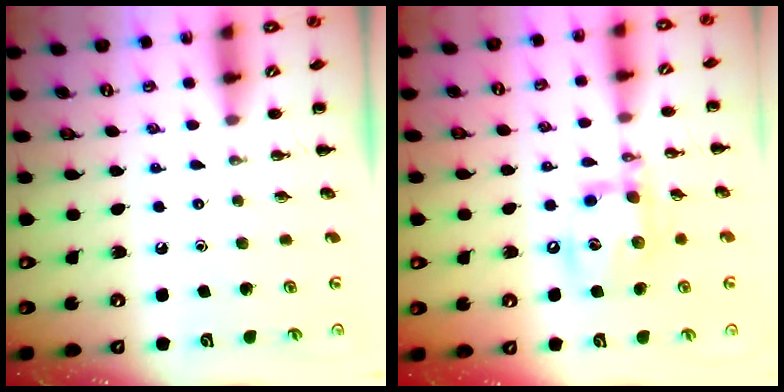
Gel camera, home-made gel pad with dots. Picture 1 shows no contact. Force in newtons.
{"total": 13.9, "press": 13.7, "slide": 2.3}